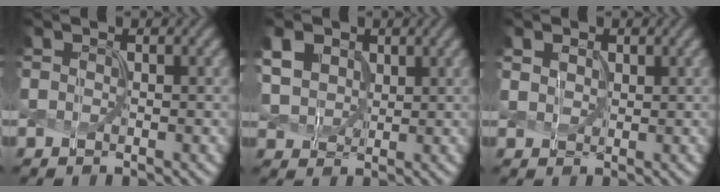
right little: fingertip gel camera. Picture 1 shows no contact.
{"total": 4.9, "force": [2.1, 3.7, 2.5], "torque": [-0.090, 0.010, 0.044]}
{"total": 1.6, "force": [0.8, 1.1, 0.7], "torque": [-0.018, 0.001, 0.014]}